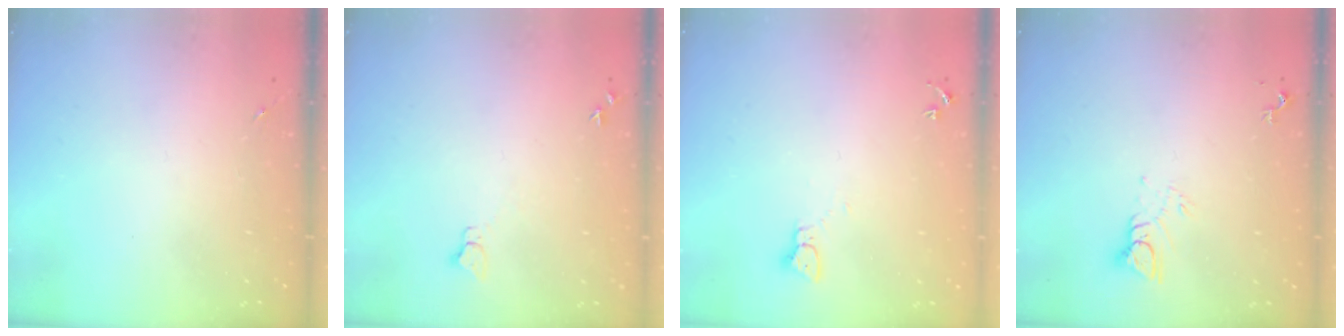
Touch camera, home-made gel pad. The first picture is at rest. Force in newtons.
{"total": 4.1, "press": 4.0, "slide": 0.5}
{"total": 2.3, "press": 2.3, "slide": 0.3}
{"total": 4.4, "press": 4.4, "slide": 0.4}